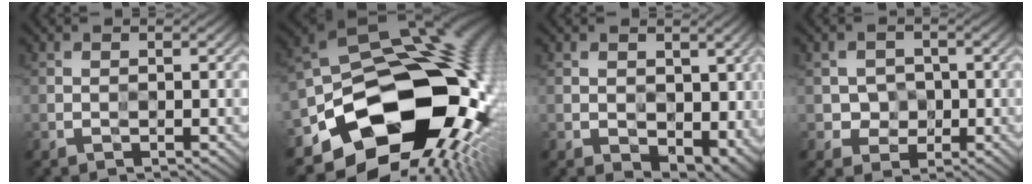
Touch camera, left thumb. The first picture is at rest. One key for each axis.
{"total": 21.6, "fx": -6.0, "fy": 16.1, "fz": 13.1, "tx": -0.205, "ty": -0.044, "tz": -0.080}
{"total": 4.6, "fx": 0.3, "fy": 3.3, "fz": 3.2, "tx": -0.061, "ty": -0.018, "tz": 0.008}
{"total": 2.9, "fx": -0.2, "fy": 2.7, "fz": 0.9, "tx": -0.017, "ty": -0.004, "tz": -0.010}